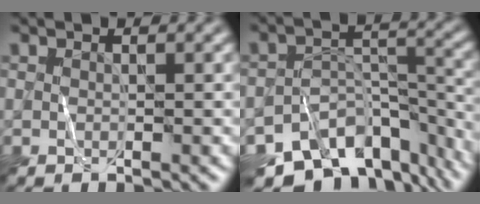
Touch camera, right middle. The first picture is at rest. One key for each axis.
{"total": 12.2, "fx": -9.3, "fy": 6.0, "fz": 5.2, "tx": -0.086, "ty": -0.008, "tz": -0.128}